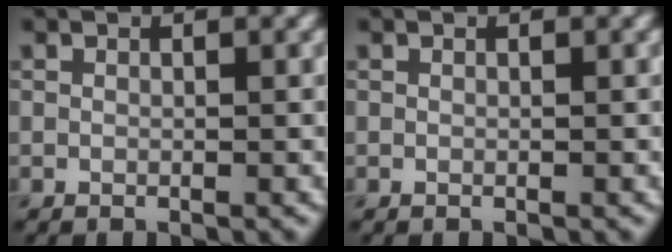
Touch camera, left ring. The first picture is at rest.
{"total": 0.0}